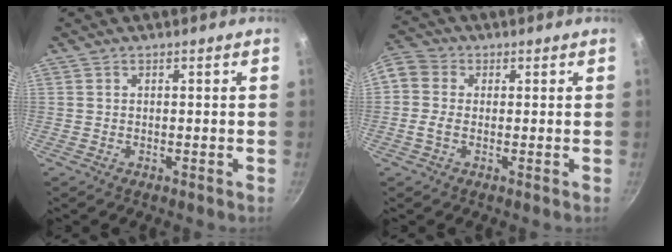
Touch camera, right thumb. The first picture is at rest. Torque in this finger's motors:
{"motor_torque": [-0.38, 1.33, 0.52, -0.42, 0.36]}